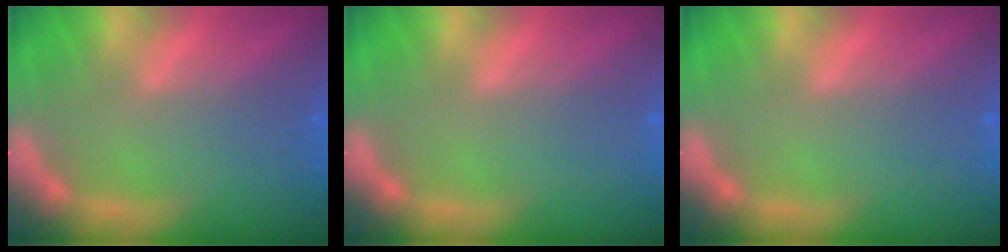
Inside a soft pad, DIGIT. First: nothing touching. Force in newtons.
{"total": 0.0}
{"total": 0.0}